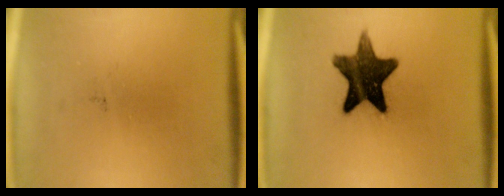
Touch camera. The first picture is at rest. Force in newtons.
{"total": 13.6}